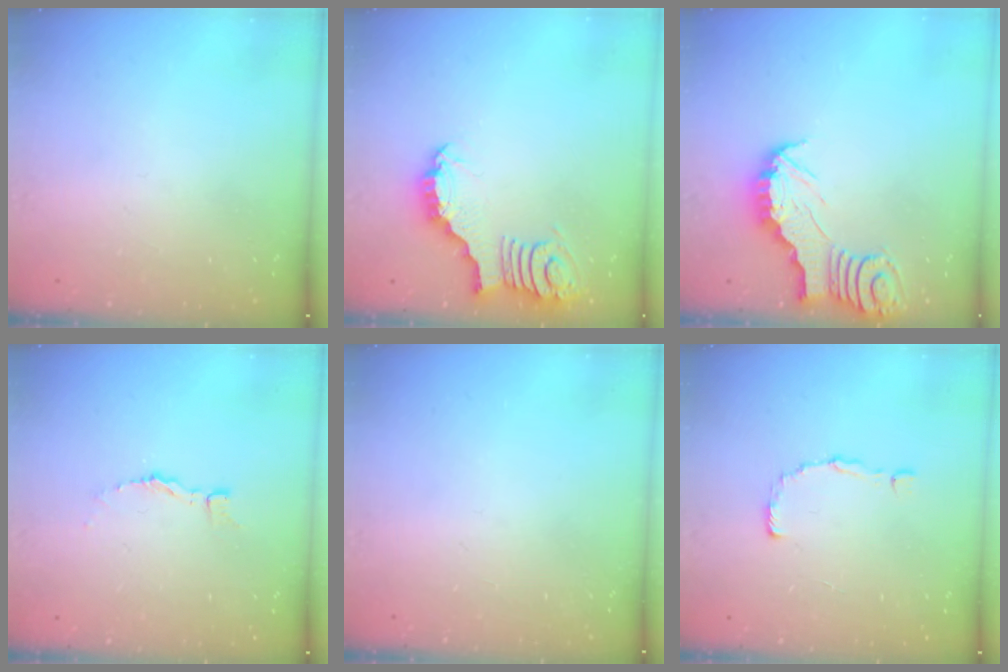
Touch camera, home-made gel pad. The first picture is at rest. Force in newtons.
{"total": 2.3, "press": 2.3, "slide": 0.4}
{"total": 2.6, "press": 2.6, "slide": 0.2}
{"total": 3.1, "press": 3.1, "slide": 0.2}
{"total": 0.0}
{"total": 2.0, "press": 2.0, "slide": 0.1}